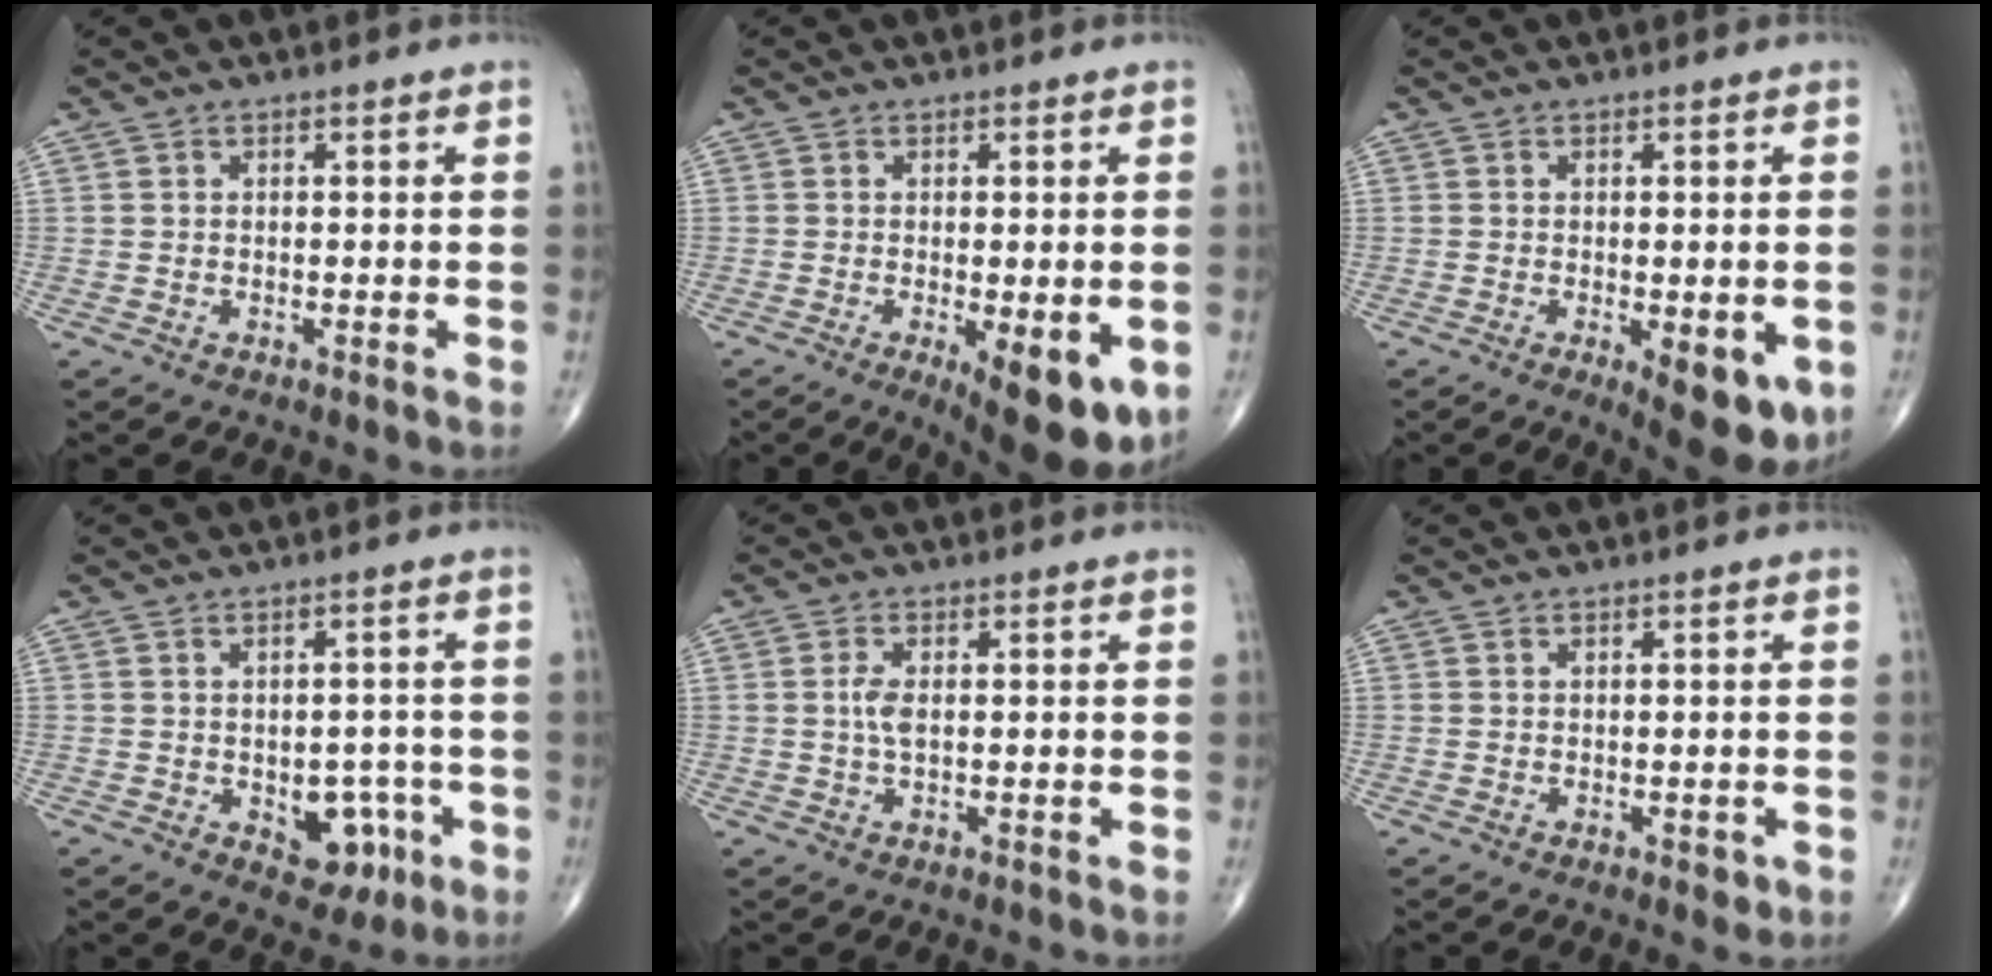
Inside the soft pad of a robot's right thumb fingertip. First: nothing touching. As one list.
[{"total": 10.7, "force": [-3.6, 3.7, 9.4], "torque": [-0.121, -0.021, -0.042]}, {"total": 9.1, "force": [-2.8, 3.5, 7.9], "torque": [-0.089, -0.015, -0.031]}, {"total": 7.5, "force": [-2.4, 5.1, 5.0], "torque": [-0.028, 0.014, -0.021]}, {"total": 2.7, "force": [0.2, 1.1, 2.5], "torque": [-0.057, 0.000, 0.005]}, {"total": 1.5, "force": [-0.4, 0.9, 1.1], "torque": [-0.008, -0.002, -0.002]}]